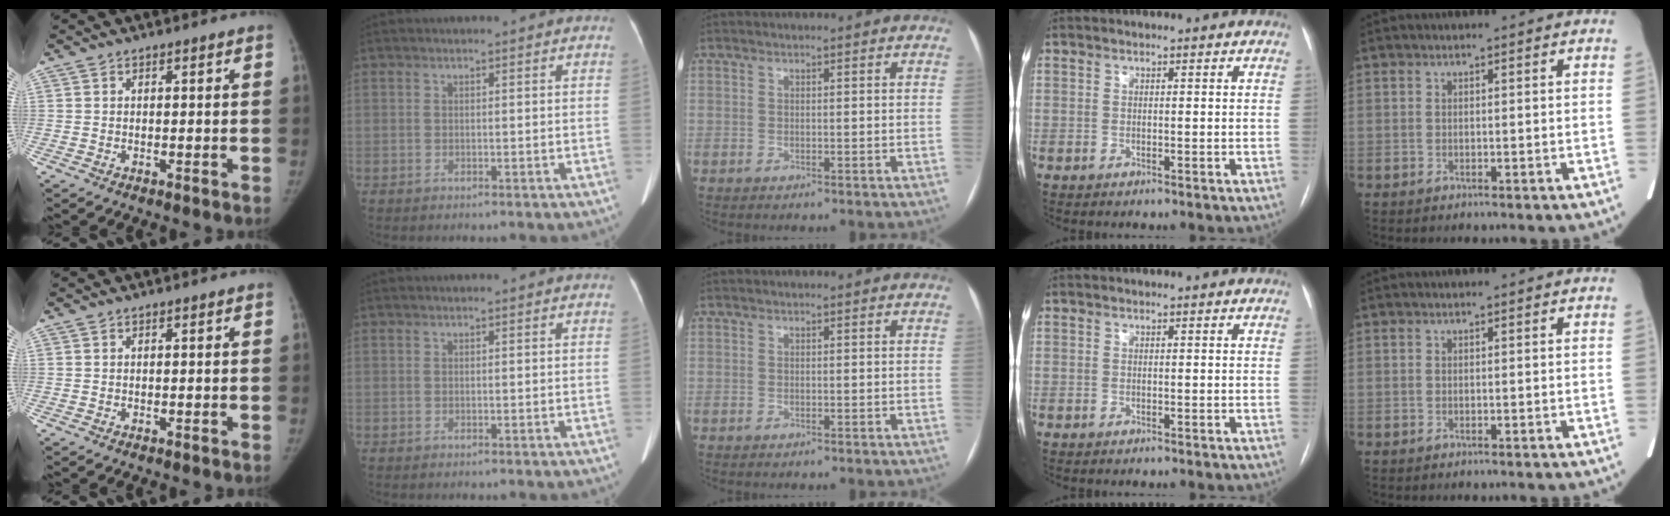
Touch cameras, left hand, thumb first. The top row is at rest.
{}